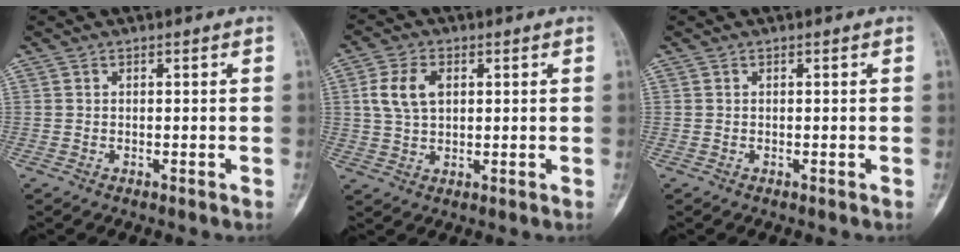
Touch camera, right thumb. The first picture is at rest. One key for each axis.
{"total": 6.9, "fx": 1.7, "fy": 4.3, "fz": 5.0, "tx": -0.101, "ty": 0.004, "tz": 0.033}
{"total": 0.0}